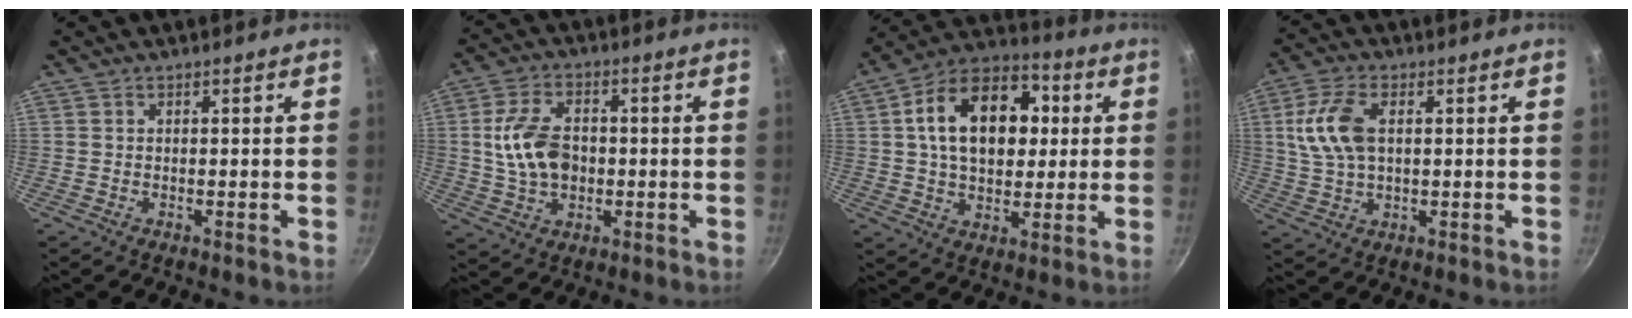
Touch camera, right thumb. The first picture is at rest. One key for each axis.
{"total": 11.0, "fx": 0.1, "fy": 7.4, "fz": 8.1, "tx": -0.141, "ty": 0.013, "tz": 0.001}
{"total": 19.4, "fx": 3.5, "fy": 12.9, "fz": 14.0, "tx": -0.192, "ty": 0.022, "tz": 0.042}
{"total": 10.1, "fx": 2.0, "fy": 5.7, "fz": 8.1, "tx": -0.160, "ty": 0.010, "tz": 0.037}